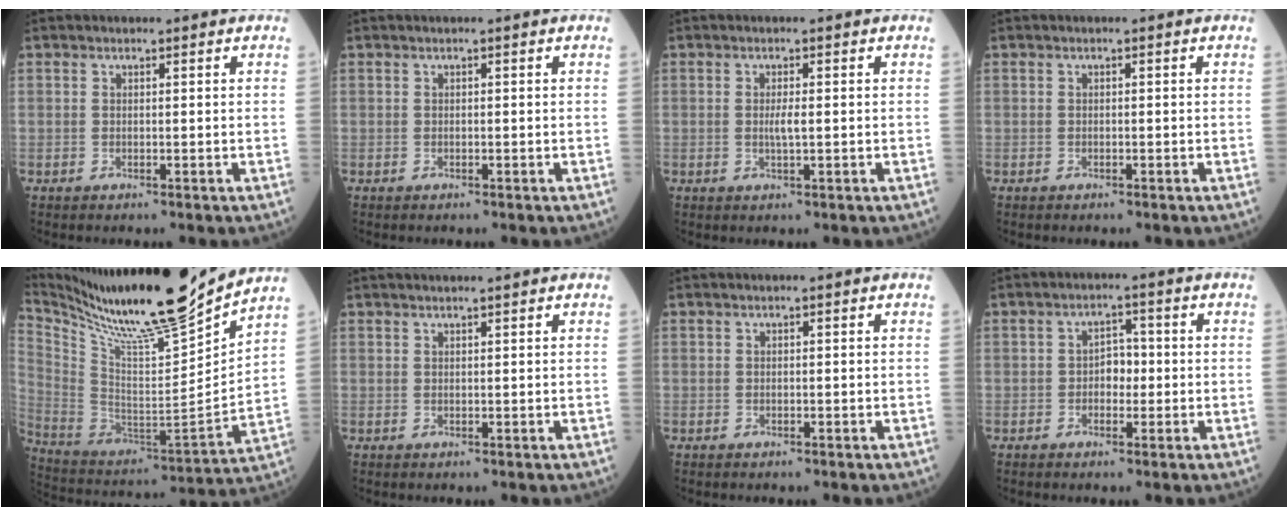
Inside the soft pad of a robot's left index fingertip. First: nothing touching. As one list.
[{"total": 0.0}, {"total": 1.7, "force": [-0.2, 0.0, 1.7], "torque": [-0.034, -0.005, -0.005]}, {"total": 0.0}, {"total": 22.4, "force": [19.2, -0.3, 11.5], "torque": [-0.219, -0.052, 0.328]}, {"total": 3.3, "force": [2.9, 0.0, 1.6], "torque": [-0.014, 0.020, 0.041]}, {"total": 0.0}, {"total": 2.9, "force": [-0.6, 1.8, 2.2], "torque": [-0.027, 0.007, -0.016]}]